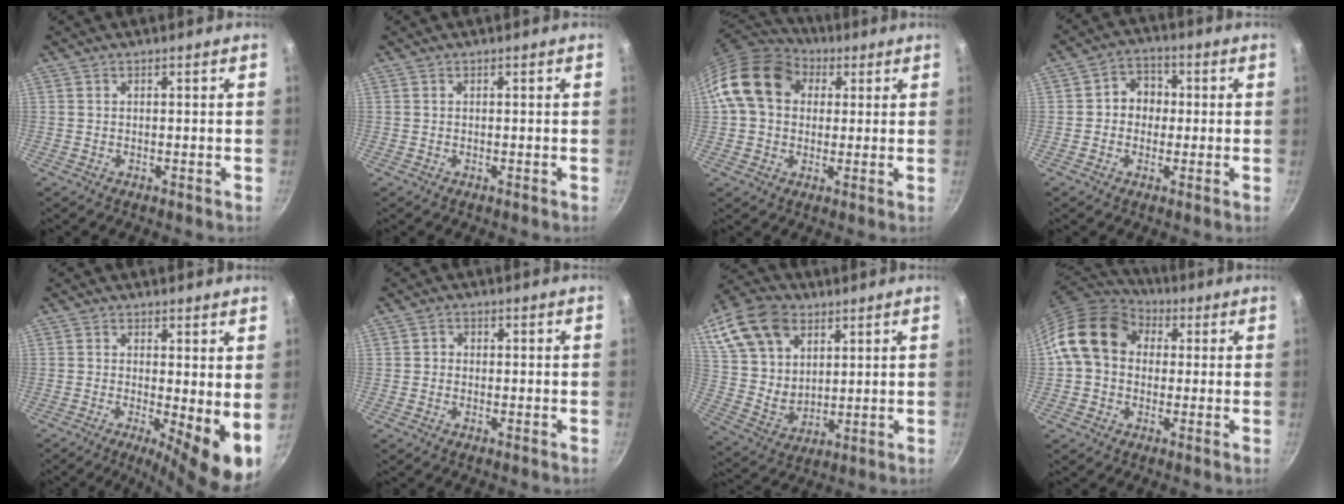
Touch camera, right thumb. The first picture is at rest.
{"total": 0.0}
{"total": 15.3, "force": [3.9, 11.9, 8.7], "torque": [-0.136, 0.024, 0.053]}
{"total": 6.2, "force": [0.1, 5.4, 3.0], "torque": [-0.009, 0.012, -0.009]}
{"total": 9.1, "force": [-0.3, 2.4, 8.7], "torque": [-0.109, -0.017, -0.002]}
{"total": 1.4, "force": [-0.1, 1.3, 0.5], "torque": [-0.005, 0.002, -0.006]}
{"total": 16.9, "force": [8.1, 11.3, 9.5], "torque": [-0.166, -0.017, 0.160]}
{"total": 14.5, "force": [2.7, 11.5, 8.5], "torque": [-0.125, 0.030, 0.030]}